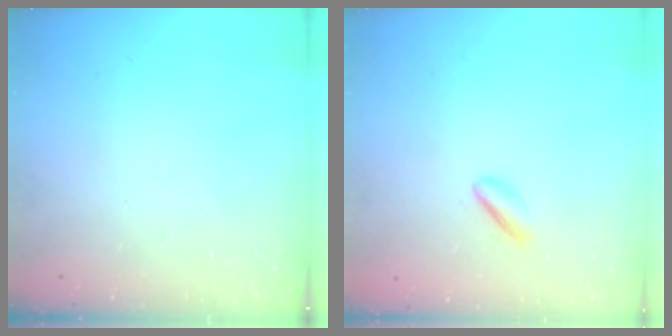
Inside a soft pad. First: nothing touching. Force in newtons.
{"total": 1.8, "press": 1.7, "slide": 0.6}